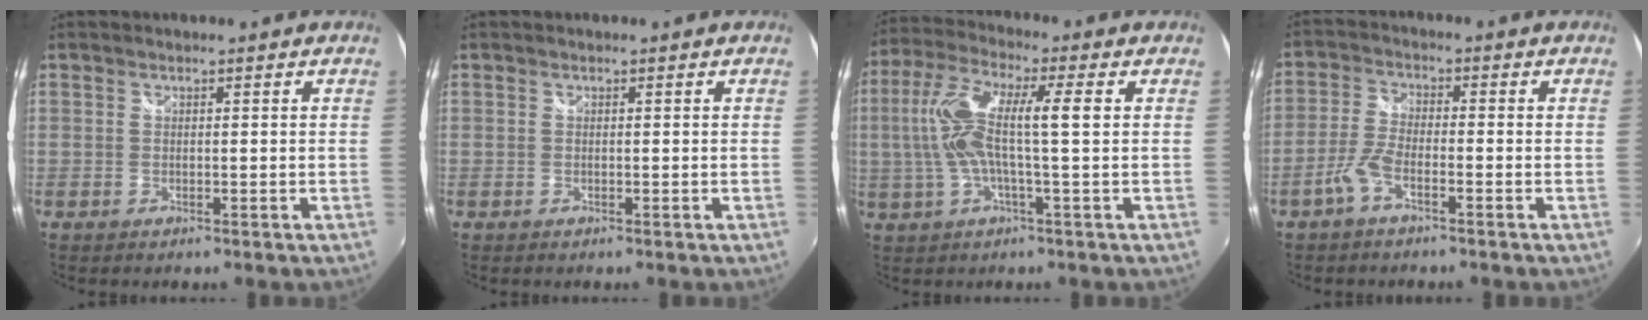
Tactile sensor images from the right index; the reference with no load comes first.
{"total": 0.0}
{"total": 12.2, "force": [0.5, 1.8, 12.0], "torque": [-0.235, 0.010, 0.007]}
{"total": 5.0, "force": [-2.9, 1.4, 3.8], "torque": [-0.092, 0.005, -0.063]}